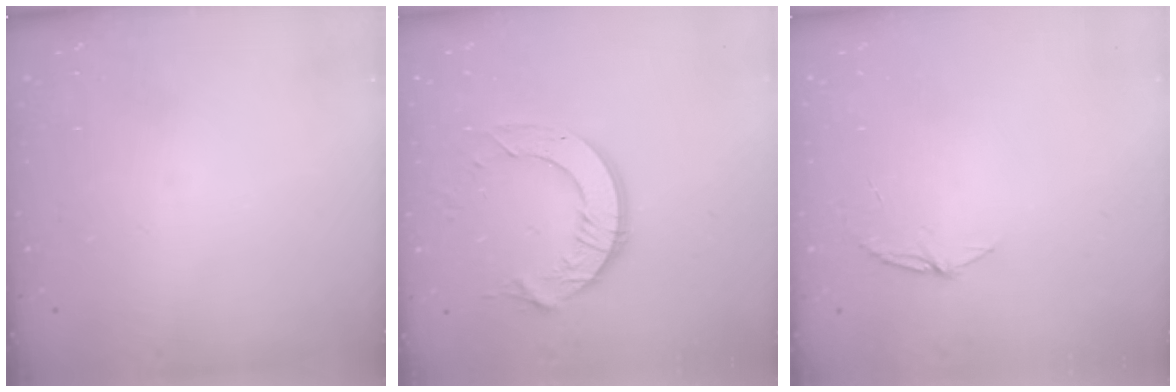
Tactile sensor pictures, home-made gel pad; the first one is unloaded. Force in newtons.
{"total": 11.2, "press": 11.1, "slide": 1.3}
{"total": 4.8, "press": 4.8, "slide": 0.5}